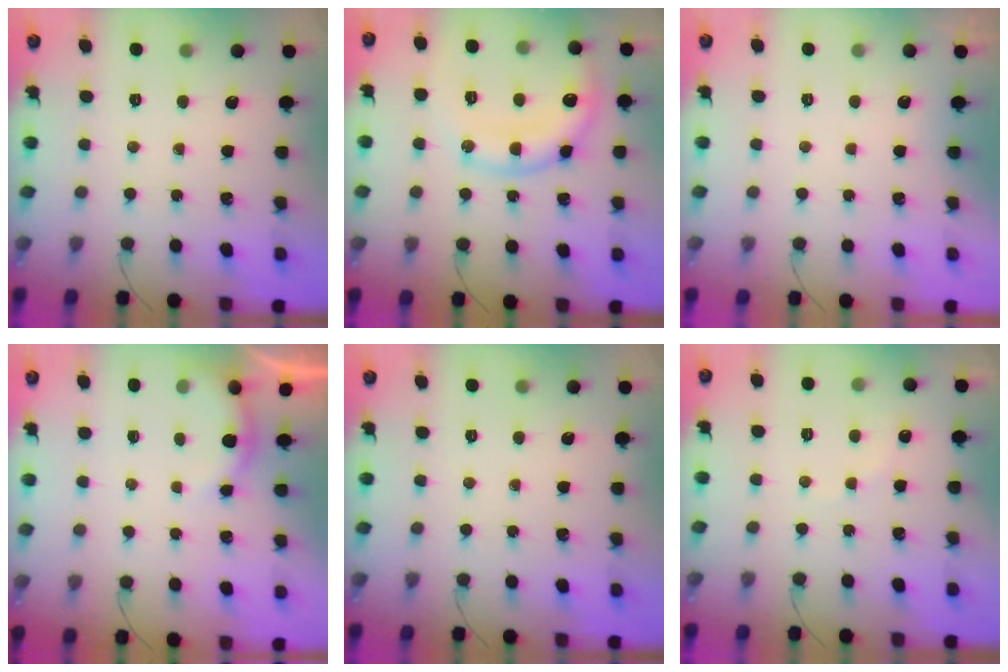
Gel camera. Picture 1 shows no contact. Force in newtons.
{"total": 13.9, "press": 13.8, "slide": 1.1}
{"total": 2.9, "press": 2.9, "slide": 0.1}
{"total": 5.0, "press": 4.9, "slide": 0.8}
{"total": 0.0}
{"total": 4.7, "press": 4.6, "slide": 0.9}